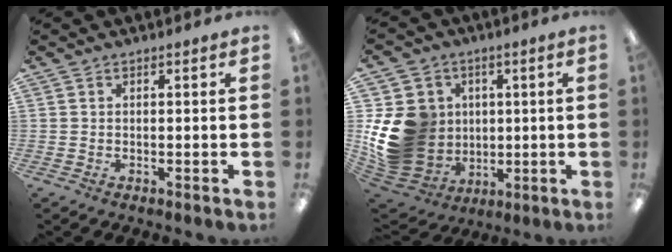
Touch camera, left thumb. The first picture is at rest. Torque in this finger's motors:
{"motor_torque": [1.77, 1.72, 1.30, -1.13, 0.16]}